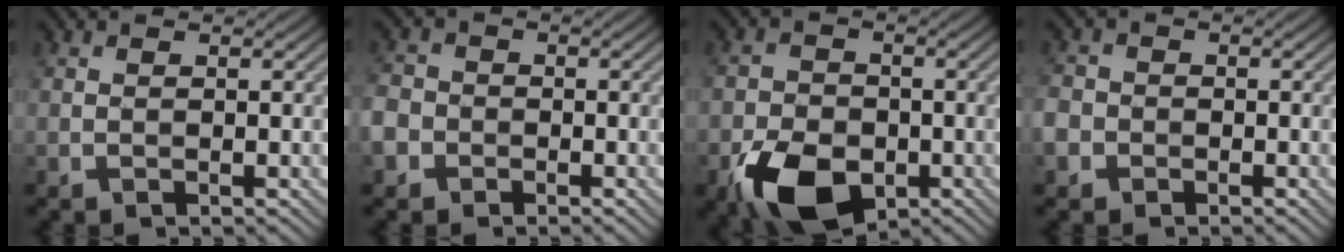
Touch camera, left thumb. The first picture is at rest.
{"total": 3.6, "force": [-1.8, 3.0, 0.8], "torque": [-0.027, -0.006, -0.046]}
{"total": 10.3, "force": [-5.3, 6.3, 6.1], "torque": [-0.130, -0.025, -0.094]}
{"total": 2.9, "force": [-1.4, 2.5, 0.6], "torque": [-0.019, -0.005, -0.035]}